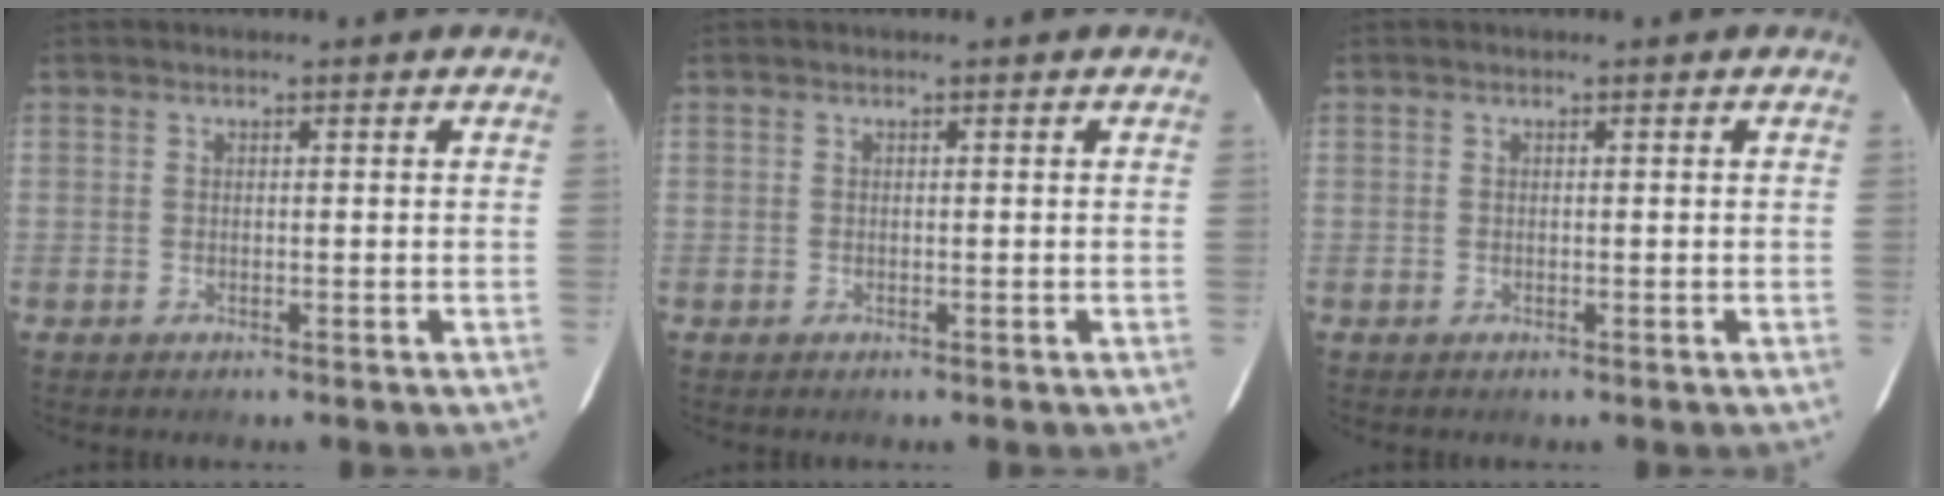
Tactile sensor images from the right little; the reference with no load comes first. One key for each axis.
{"total": 0.0}
{"total": 0.0}